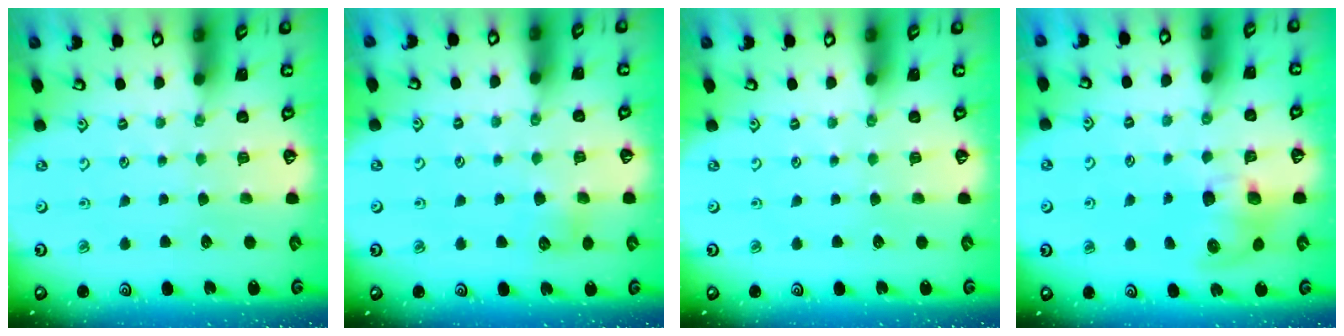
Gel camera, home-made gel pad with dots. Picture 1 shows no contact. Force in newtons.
{"total": 6.4, "press": 6.3, "slide": 0.8}
{"total": 0.0}
{"total": 8.8, "press": 8.7, "slide": 1.3}